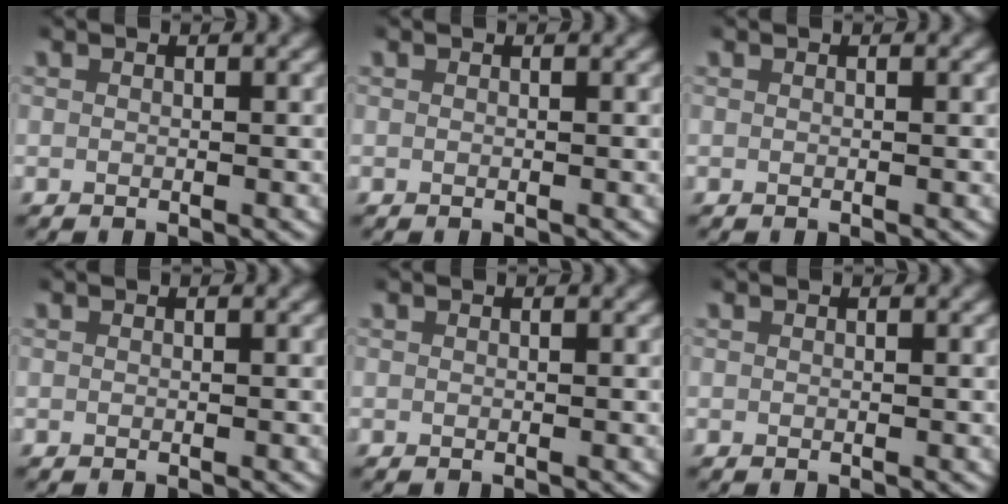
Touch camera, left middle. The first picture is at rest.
{"total": 0.0}
{"total": 0.0}
{"total": 0.0}
{"total": 0.0}
{"total": 0.0}